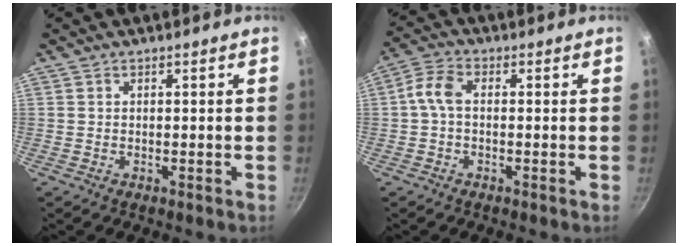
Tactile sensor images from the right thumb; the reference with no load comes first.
{"total": 4.8, "force": [-0.2, 3.0, 3.8], "torque": [-0.083, 0.021, -0.014]}